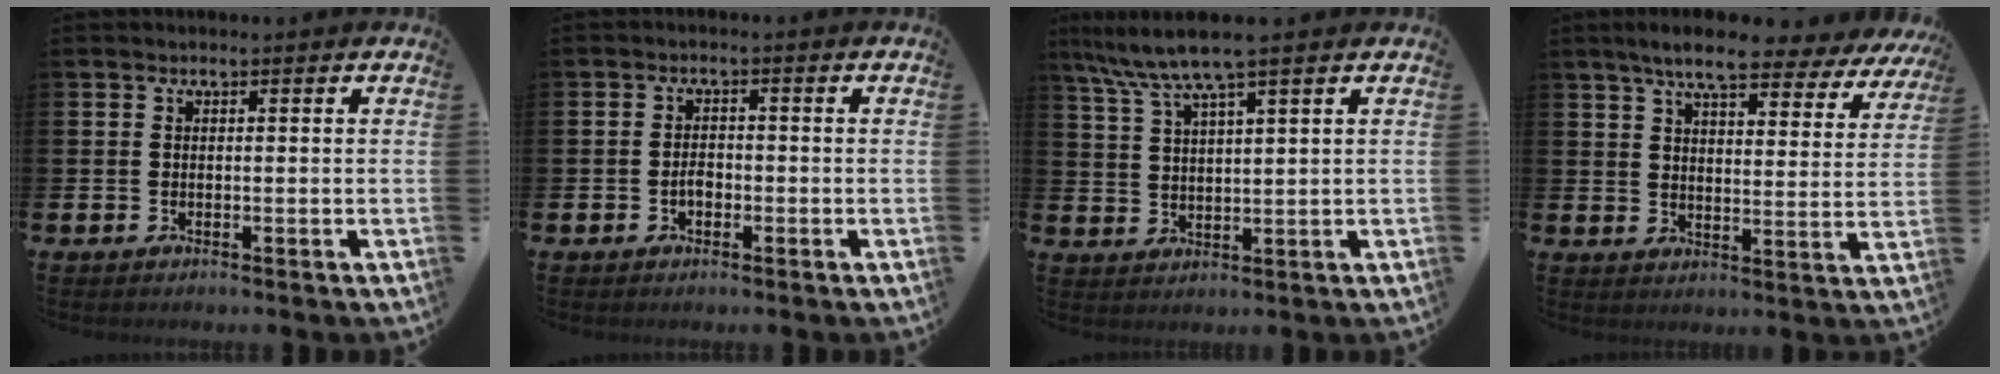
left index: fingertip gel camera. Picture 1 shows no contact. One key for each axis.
{"total": 1.8, "fx": -0.6, "fy": 1.2, "fz": 1.3, "tx": -0.016, "ty": 0.001, "tz": -0.014}
{"total": 6.8, "fx": 5.4, "fy": 0.1, "fz": 4.1, "tx": -0.097, "ty": -0.016, "tz": 0.096}
{"total": 8.1, "fx": 7.1, "fy": 1.4, "fz": 3.7, "tx": -0.084, "ty": -0.033, "tz": 0.121}